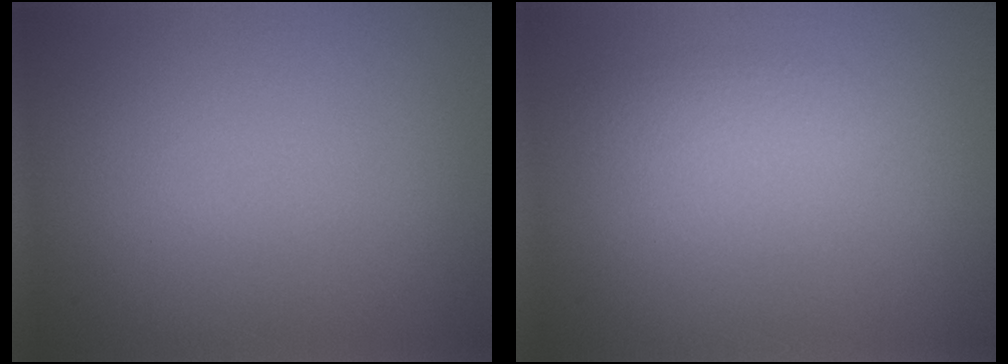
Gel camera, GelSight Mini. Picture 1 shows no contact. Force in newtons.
{"total": 1.4, "press": 1.4, "slide": 0.1}